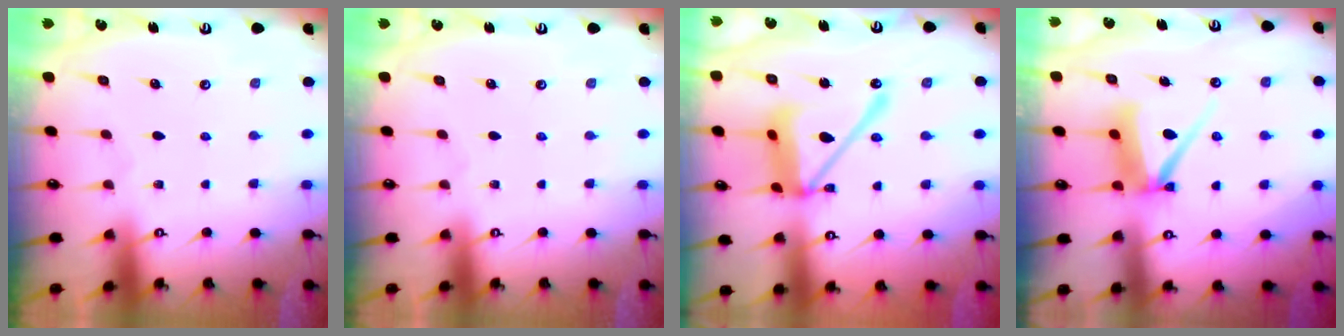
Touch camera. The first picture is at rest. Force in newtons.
{"total": 0.0}
{"total": 17.0, "press": 16.9, "slide": 1.6}
{"total": 8.7, "press": 8.7, "slide": 1.0}